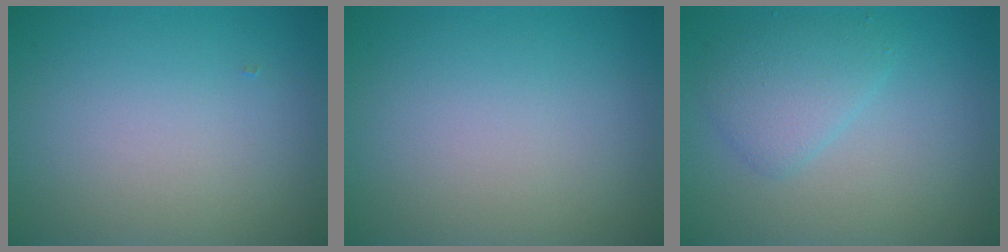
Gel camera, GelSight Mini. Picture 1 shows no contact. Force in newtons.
{"total": 0.0}
{"total": 2.6, "press": 2.6, "slide": 0.1}